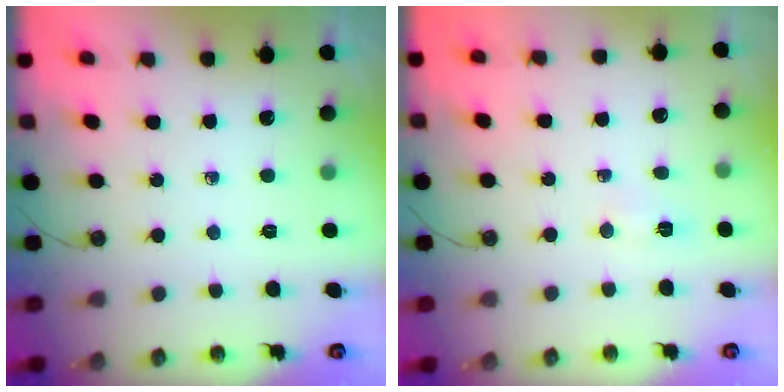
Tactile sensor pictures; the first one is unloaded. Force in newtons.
{"total": 2.9, "press": 2.7, "slide": 1.0}